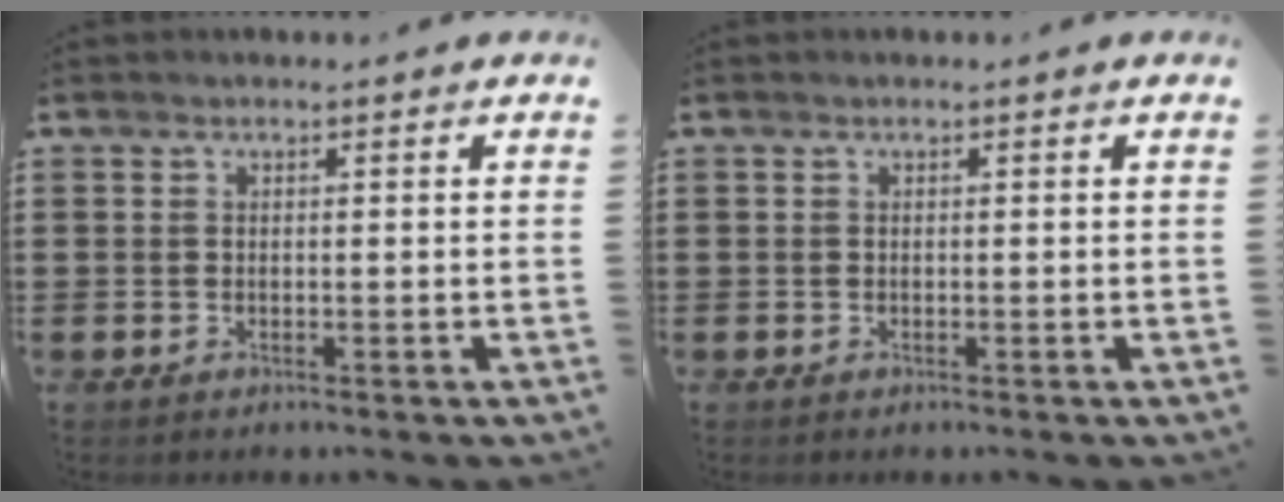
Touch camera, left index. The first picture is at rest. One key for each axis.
{"total": 0.0}